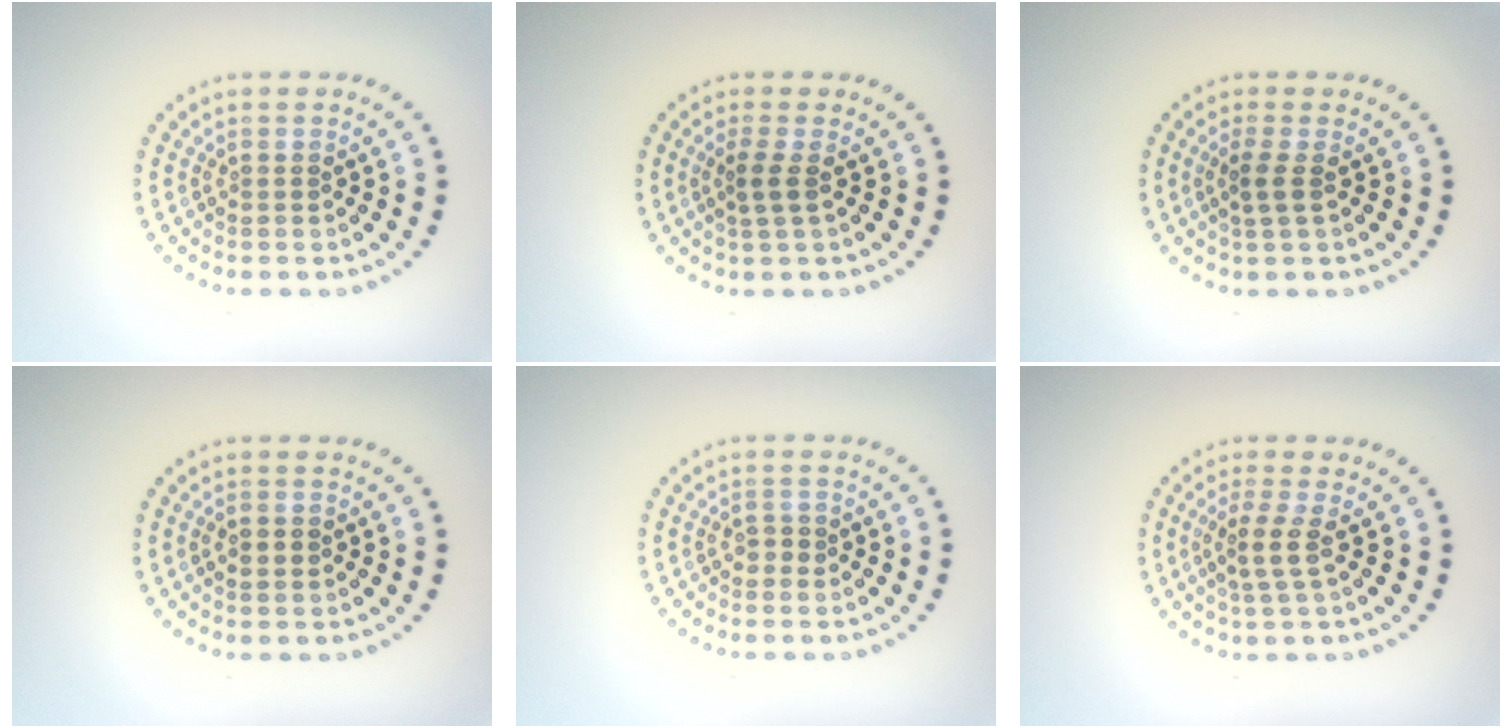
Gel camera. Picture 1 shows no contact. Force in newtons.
{"total": 1.6, "press": 1.2, "slide": 1.0}
{"total": 1.6, "press": 1.3, "slide": 1.0}
{"total": 1.1, "press": 1.1, "slide": 0.2}
{"total": 1.0, "press": 0.9, "slide": 0.4}
{"total": 2.2, "press": 1.7, "slide": 1.4}